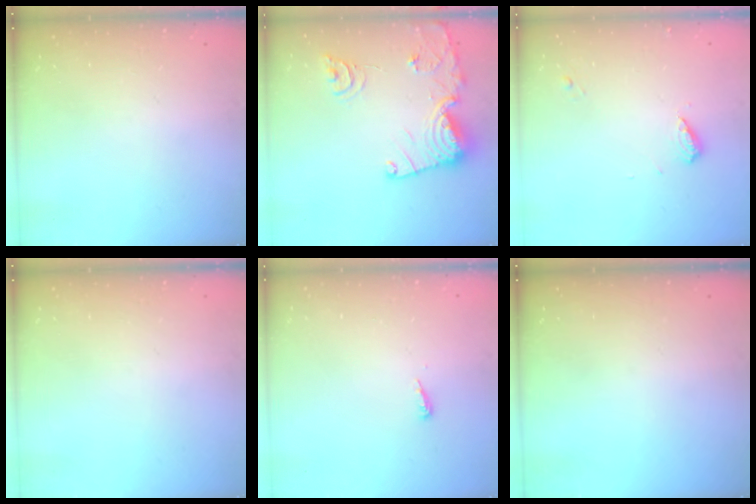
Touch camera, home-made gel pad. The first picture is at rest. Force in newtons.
{"total": 18.1, "press": 18.0, "slide": 2.0}
{"total": 6.4, "press": 6.4, "slide": 0.7}
{"total": 0.0}
{"total": 4.0, "press": 4.0, "slide": 0.5}
{"total": 0.0}